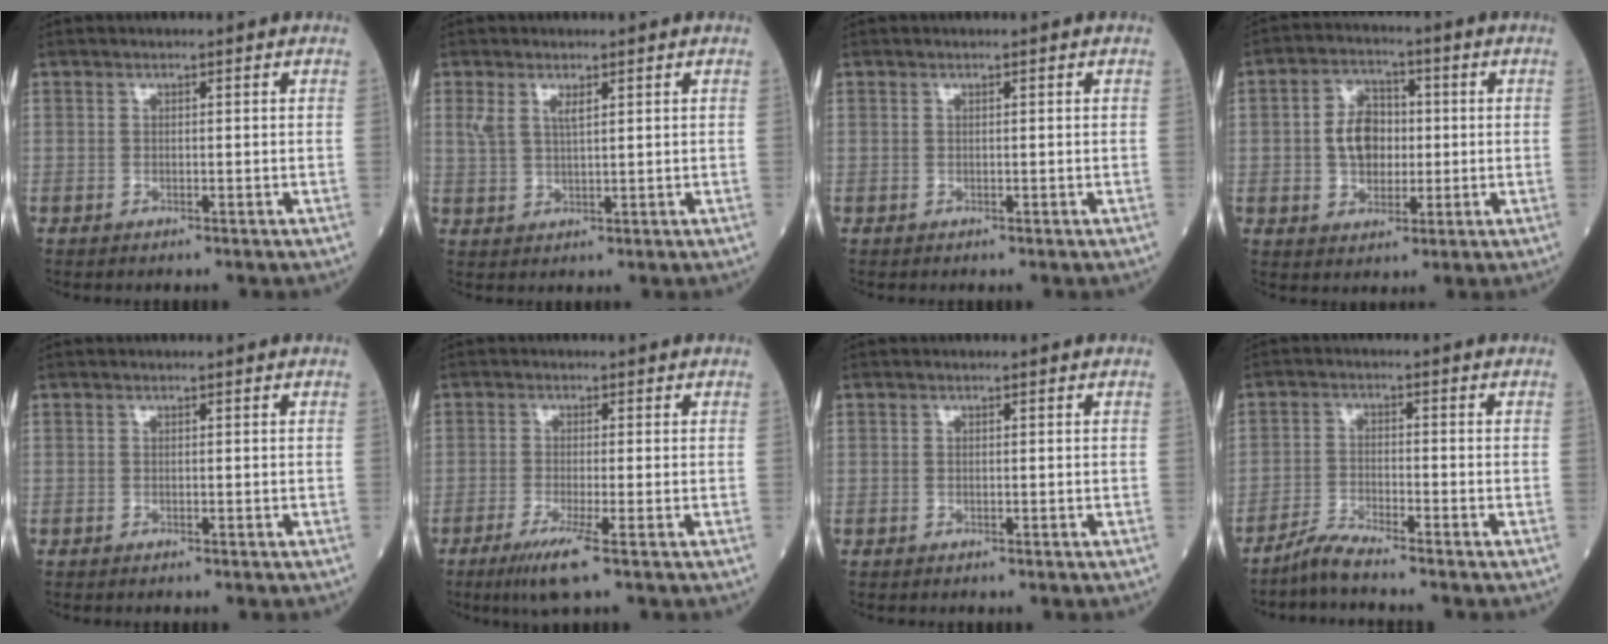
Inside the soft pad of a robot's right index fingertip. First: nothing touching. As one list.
[{"total": 3.3, "force": [1.7, 1.1, 2.7], "torque": [-0.061, 0.008, 0.038]}, {"total": 0.0}, {"total": 7.3, "force": [0.1, 5.2, 5.0], "torque": [-0.097, 0.016, 0.005]}, {"total": 0.0}, {"total": 4.7, "force": [-2.6, -0.3, 3.9], "torque": [-0.076, -0.017, -0.051]}, {"total": 0.0}, {"total": 3.6, "force": [-3.4, -0.6, 1.1], "torque": [-0.027, -0.016, -0.074]}]